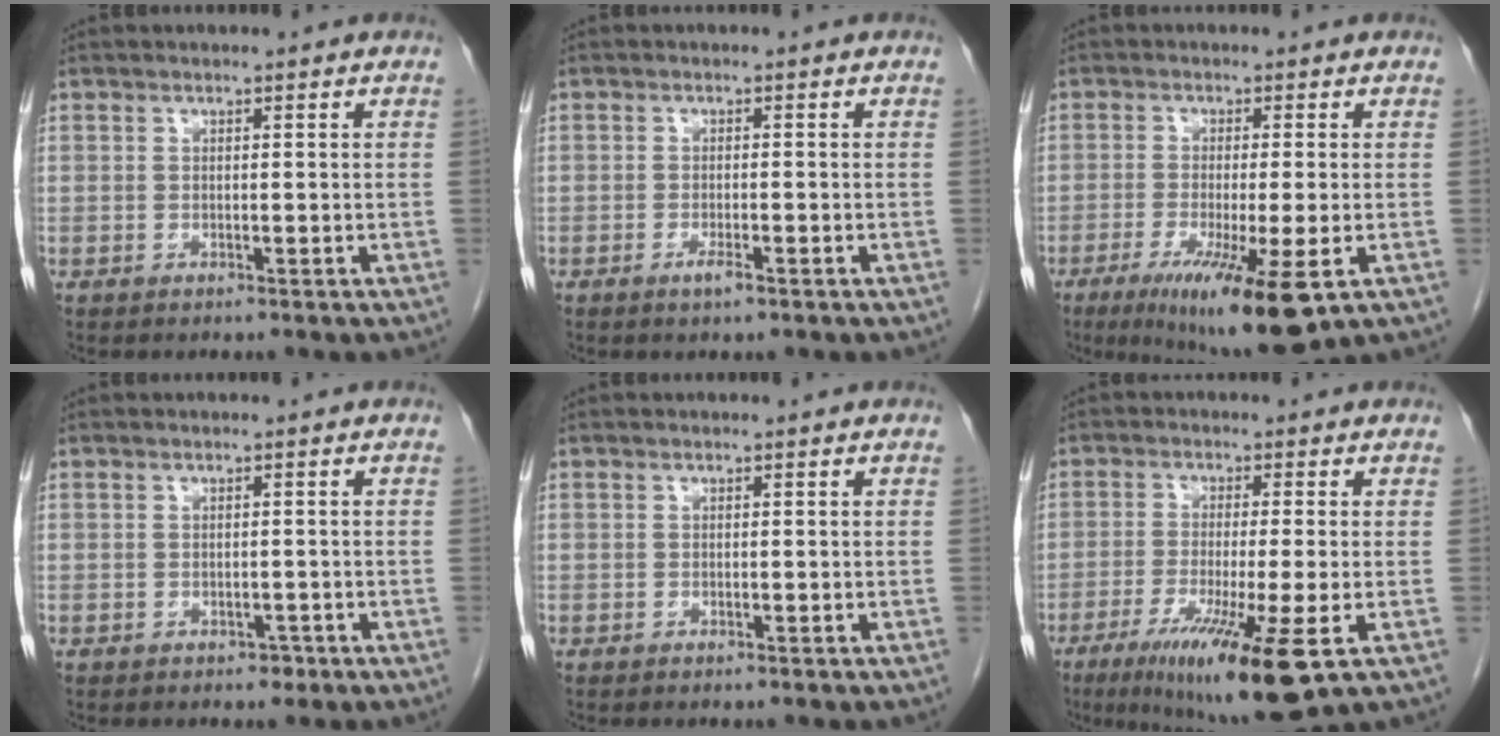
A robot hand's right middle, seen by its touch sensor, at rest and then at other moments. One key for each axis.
{"total": 1.8, "fx": -1.1, "fy": 0.3, "fz": 1.4, "tx": -0.025, "ty": -0.001, "tz": -0.017}
{"total": 11.9, "fx": -5.9, "fy": 1.0, "fz": 10.3, "tx": -0.154, "ty": -0.034, "tz": -0.091}
{"total": 1.1, "fx": -0.7, "fy": 0.8, "fz": 0.5, "tx": -0.006, "ty": 0.002, "tz": -0.006}
{"total": 0.0}
{"total": 13.5, "fx": -6.6, "fy": 0.4, "fz": 11.8, "tx": -0.185, "ty": -0.042, "tz": -0.104}